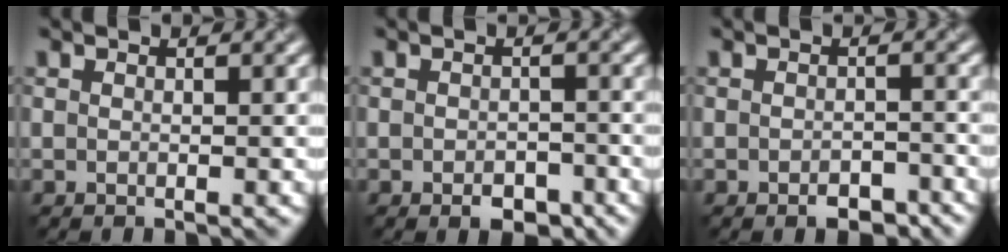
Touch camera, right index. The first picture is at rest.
{"total": 2.6, "force": [-1.4, 1.4, 1.6], "torque": [-0.023, -0.005, -0.020]}
{"total": 2.5, "force": [-1.6, 1.2, 1.4], "torque": [-0.020, -0.001, -0.021]}